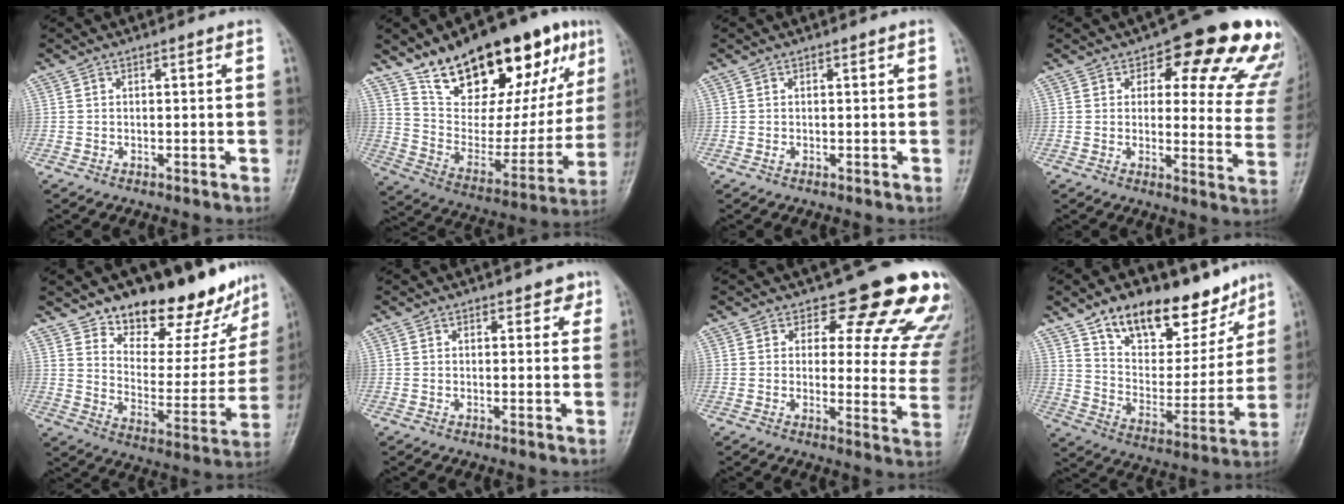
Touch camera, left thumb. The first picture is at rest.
{"total": 28.8, "force": [16.8, 12.3, 19.9], "torque": [-0.253, -0.044, 0.272]}
{"total": 0.5, "force": [0.1, 0.3, 0.4], "torque": [-0.002, 0.000, 0.002]}
{"total": 19.2, "force": [10.9, 8.2, 13.5], "torque": [-0.108, -0.046, 0.118]}
{"total": 21.2, "force": [17.1, 8.7, 9.2], "torque": [-0.074, -0.114, 0.244]}
{"total": 2.5, "force": [1.7, 1.5, 1.0], "torque": [0.014, -0.006, 0.017]}
{"total": 17.7, "force": [13.5, 7.4, 8.8], "torque": [-0.048, -0.085, 0.136]}
{"total": 20.9, "force": [14.4, 10.6, 10.9], "torque": [-0.111, -0.068, 0.236]}